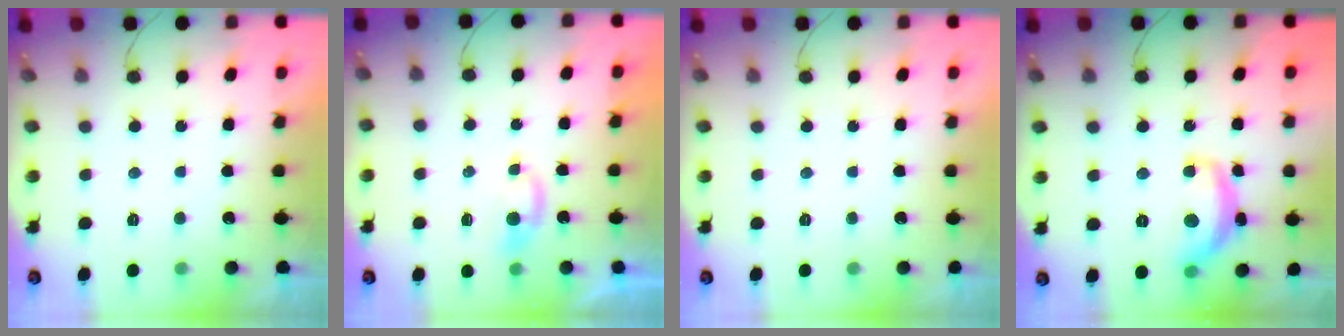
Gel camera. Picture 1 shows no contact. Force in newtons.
{"total": 4.1, "press": 4.1, "slide": 0.4}
{"total": 0.0}
{"total": 13.9, "press": 13.8, "slide": 1.0}